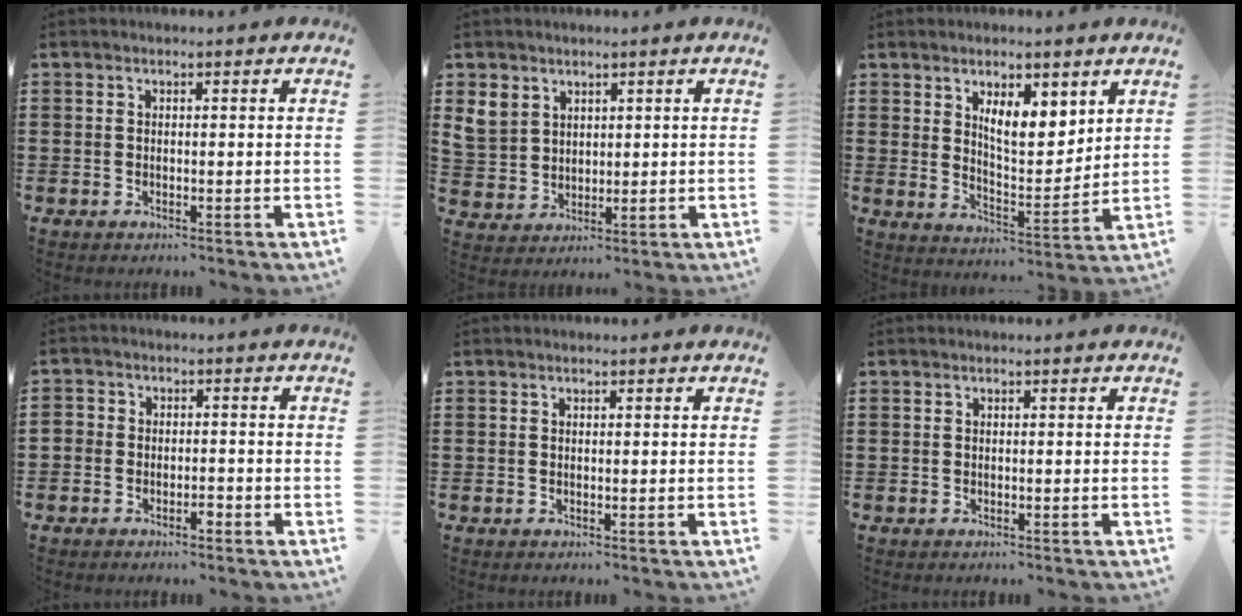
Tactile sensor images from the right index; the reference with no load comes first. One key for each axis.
{"total": 4.8, "fx": 2.9, "fy": 3.7, "fz": 0.8, "tx": -0.038, "ty": 0.009, "tz": 0.056}
{"total": 7.4, "fx": 4.7, "fy": 3.2, "fz": 4.8, "tx": -0.085, "ty": -0.018, "tz": 0.079}
{"total": 2.1, "fx": -1.6, "fy": 1.2, "fz": 0.6, "tx": -0.017, "ty": 0.005, "tz": -0.033}
{"total": 0.0}
{"total": 0.0}